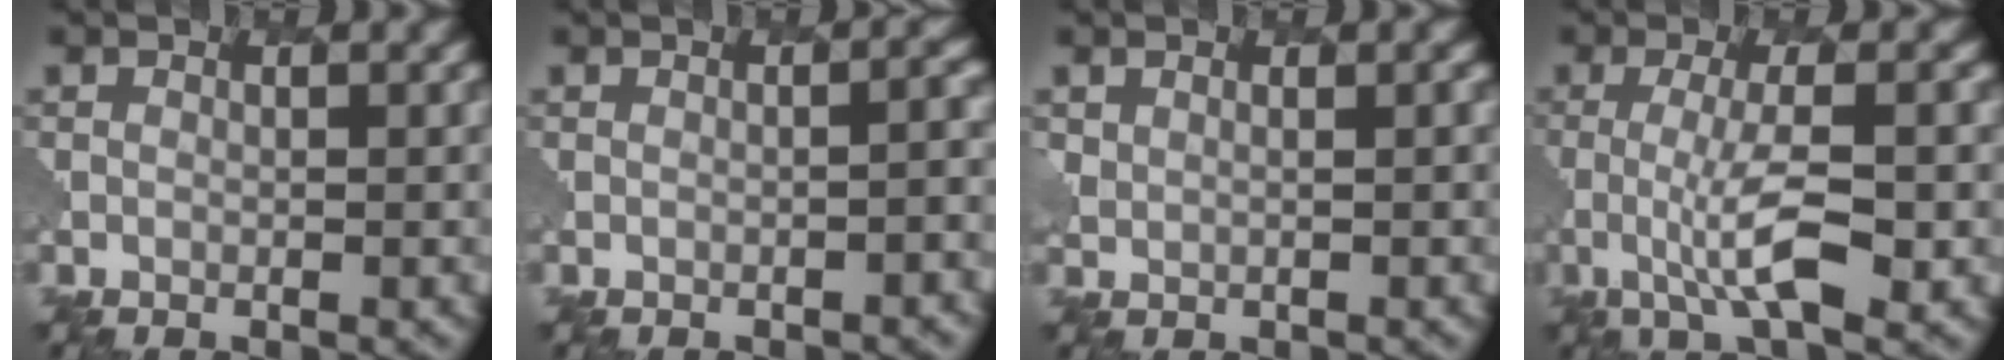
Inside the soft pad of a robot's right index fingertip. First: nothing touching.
{"total": 2.9, "force": [-0.6, 0.9, 2.7], "torque": [-0.003, 0.012, -0.014]}
{"total": 1.5, "force": [1.5, 0.4, -0.3], "torque": [-0.002, 0.008, 0.016]}
{"total": 2.6, "force": [-0.1, -0.7, 2.5], "torque": [-0.071, 0.018, -0.036]}